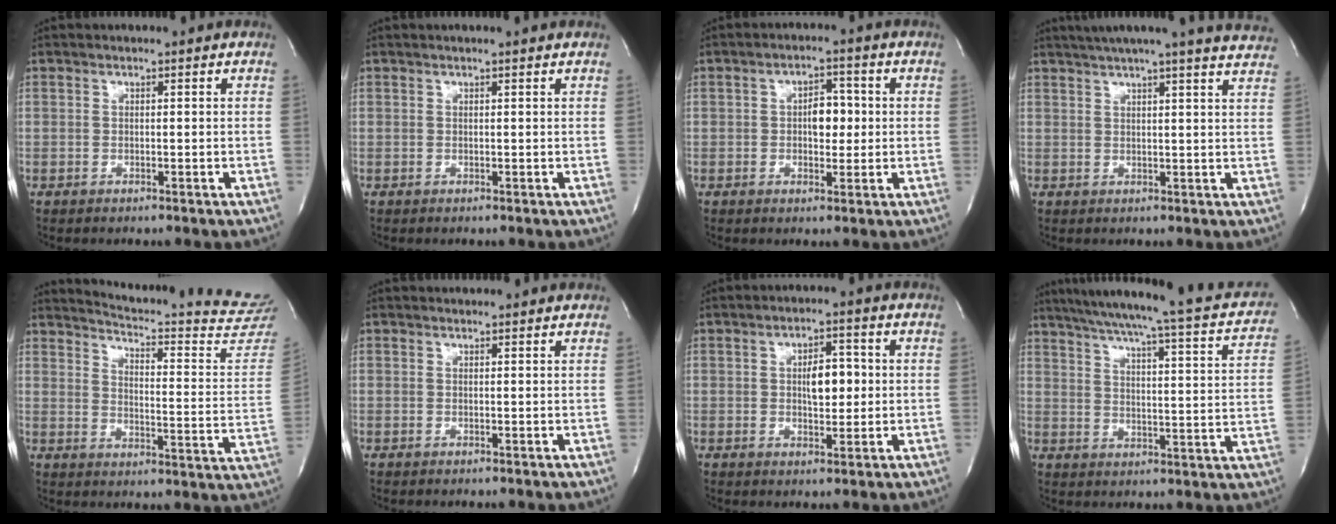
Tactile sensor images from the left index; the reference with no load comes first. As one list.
[{"total": 1.1, "force": [1.0, -0.2, 0.5], "torque": [-0.015, 0.008, 0.015]}, {"total": 4.5, "force": [0.0, 2.5, 3.7], "torque": [-0.054, 0.008, 0.001]}, {"total": 19.9, "force": [17.9, -0.4, 8.6], "torque": [-0.137, -0.016, 0.217]}, {"total": 21.5, "force": [20.8, -0.1, 5.6], "torque": [-0.090, -0.127, 0.240]}, {"total": 2.4, "force": [2.4, 0.3, 0.3], "torque": [-0.012, 0.016, 0.026]}, {"total": 5.2, "force": [0.4, 2.4, 4.6], "torque": [-0.068, 0.005, 0.008]}, {"total": 25.0, "force": [21.1, 2.9, 13.0], "torque": [-0.193, -0.018, 0.256]}]